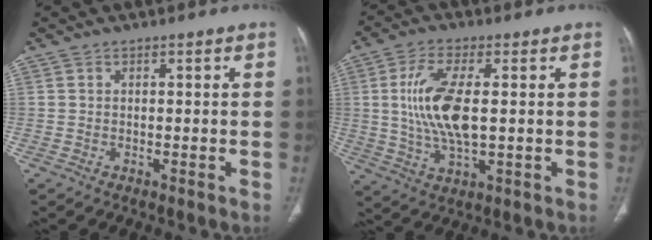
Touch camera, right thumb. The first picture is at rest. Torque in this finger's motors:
{"motor_torque": [-0.62, 1.21, 0.92, 0.89, 0.41]}